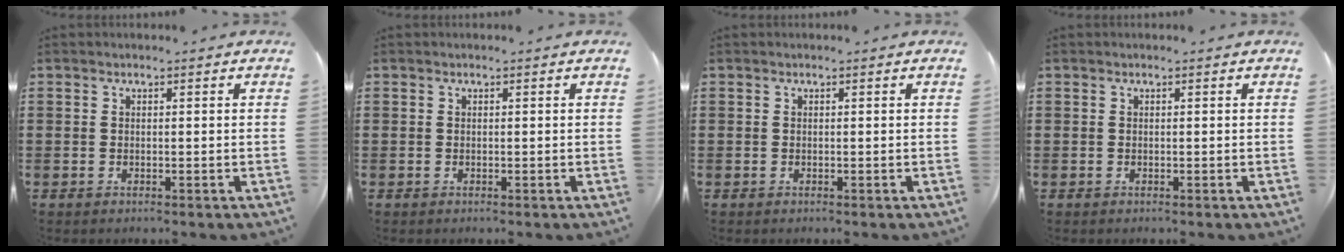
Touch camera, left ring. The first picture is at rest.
{"total": 0.0}
{"total": 0.0}
{"total": 0.0}